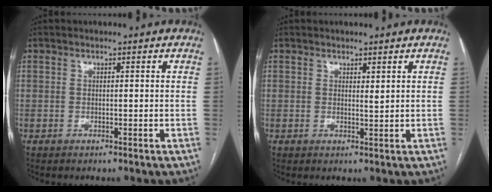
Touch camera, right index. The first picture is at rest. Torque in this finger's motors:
{"motor_torque": [-0.11, 0.23, -0.01, 0.00]}